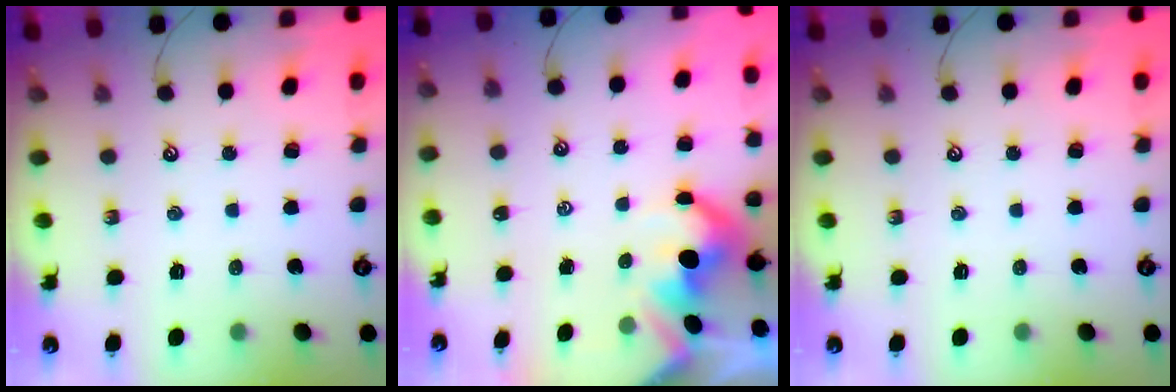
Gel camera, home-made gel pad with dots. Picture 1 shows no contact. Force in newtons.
{"total": 5.3, "press": 5.3, "slide": 0.9}
{"total": 0.0}